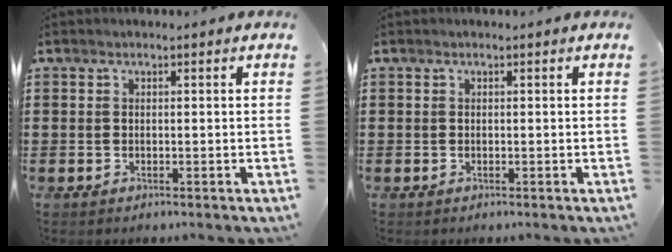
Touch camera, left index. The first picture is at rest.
{"total": 0.0}